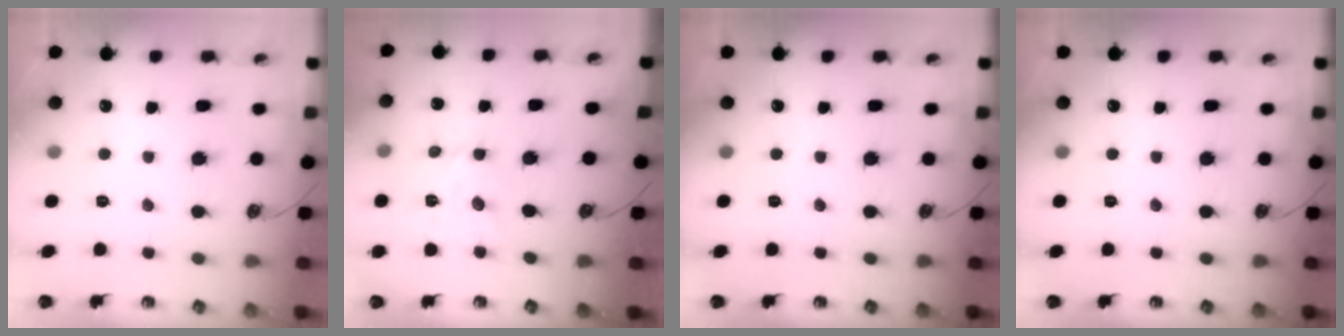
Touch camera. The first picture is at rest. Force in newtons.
{"total": 6.0, "press": 6.0, "slide": 0.3}
{"total": 0.0}
{"total": 0.0}